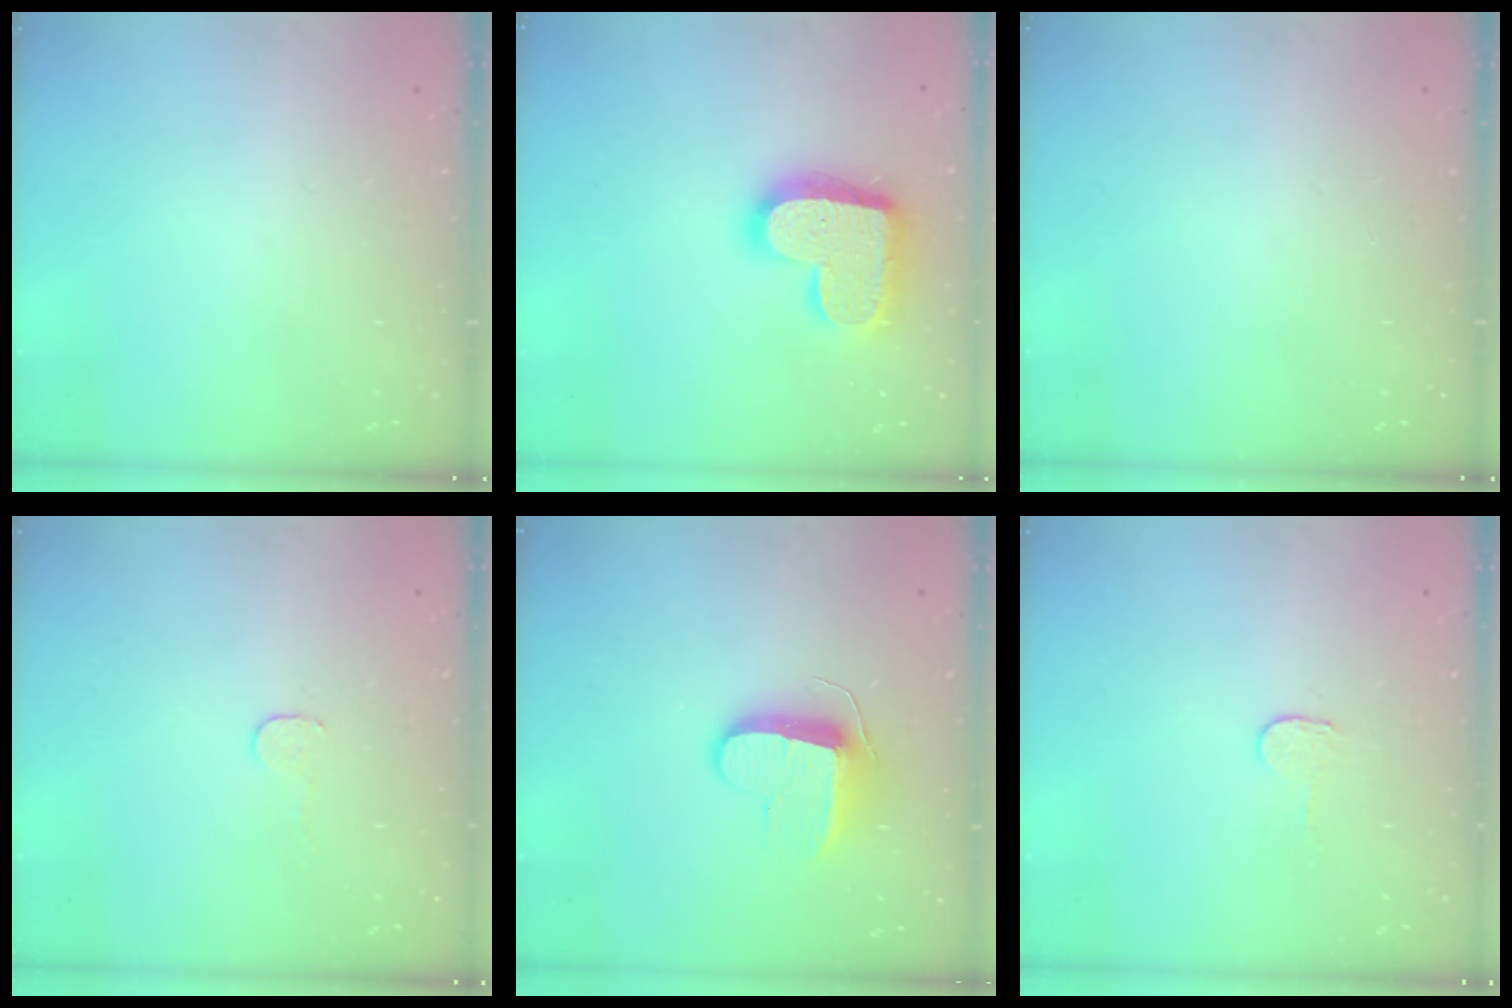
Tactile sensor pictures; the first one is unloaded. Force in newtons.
{"total": 18.7, "press": 18.7, "slide": 1.2}
{"total": 0.0}
{"total": 2.7, "press": 2.7, "slide": 0.2}
{"total": 9.9, "press": 9.9, "slide": 0.1}
{"total": 2.3, "press": 2.3, "slide": 0.2}